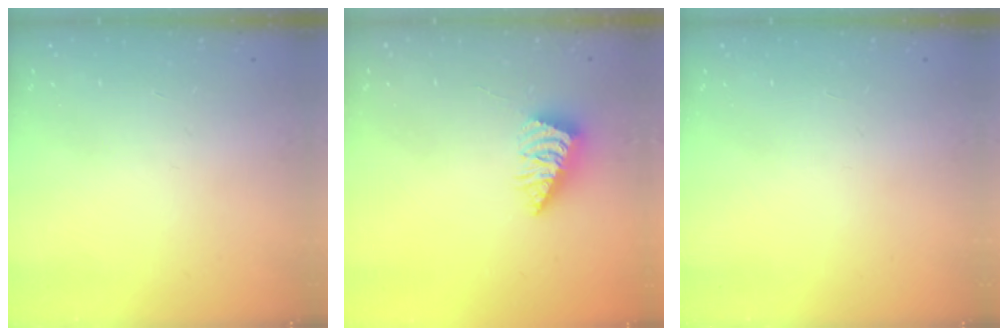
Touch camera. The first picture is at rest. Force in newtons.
{"total": 3.9, "press": 3.9, "slide": 0.2}
{"total": 0.0}